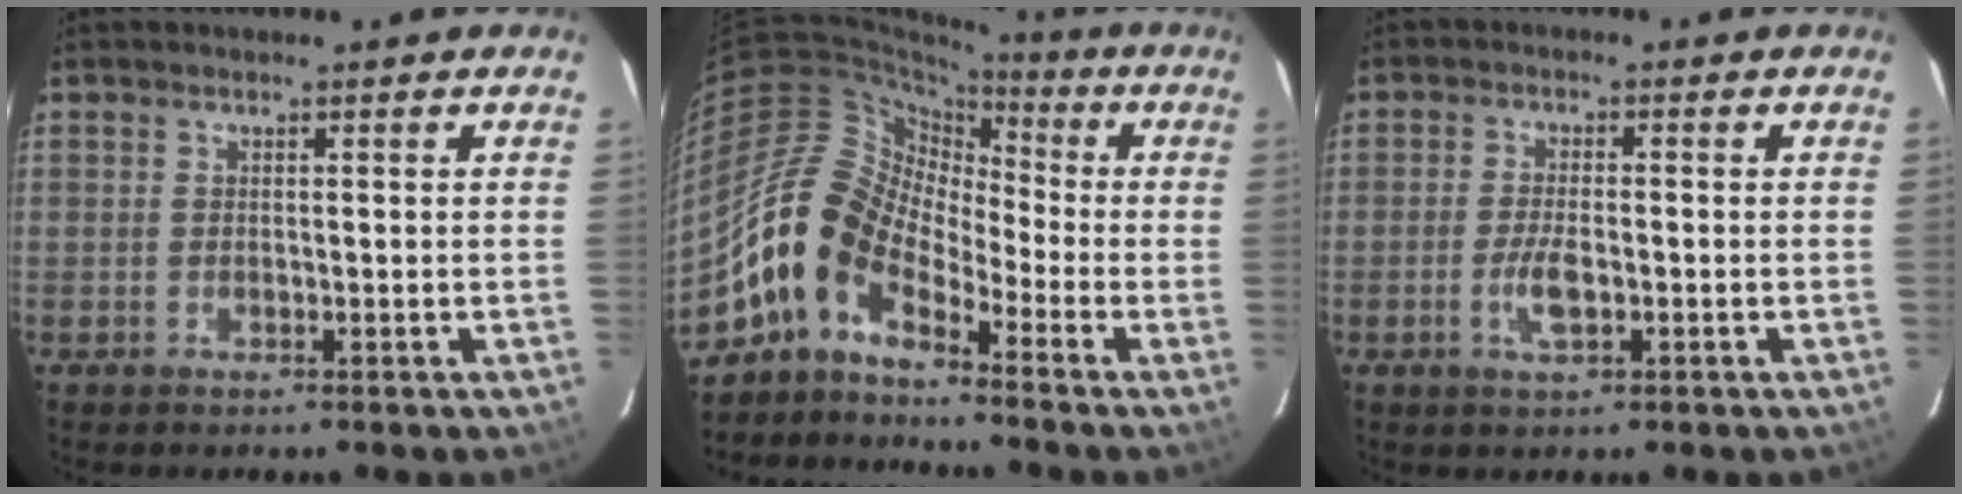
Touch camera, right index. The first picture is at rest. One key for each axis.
{"total": 11.2, "fx": -6.8, "fy": 6.0, "fz": 6.5, "tx": -0.115, "ty": 0.021, "tz": -0.151}
{"total": 4.5, "fx": -1.5, "fy": 1.6, "fz": 3.9, "tx": -0.082, "ty": -0.003, "tz": -0.029}